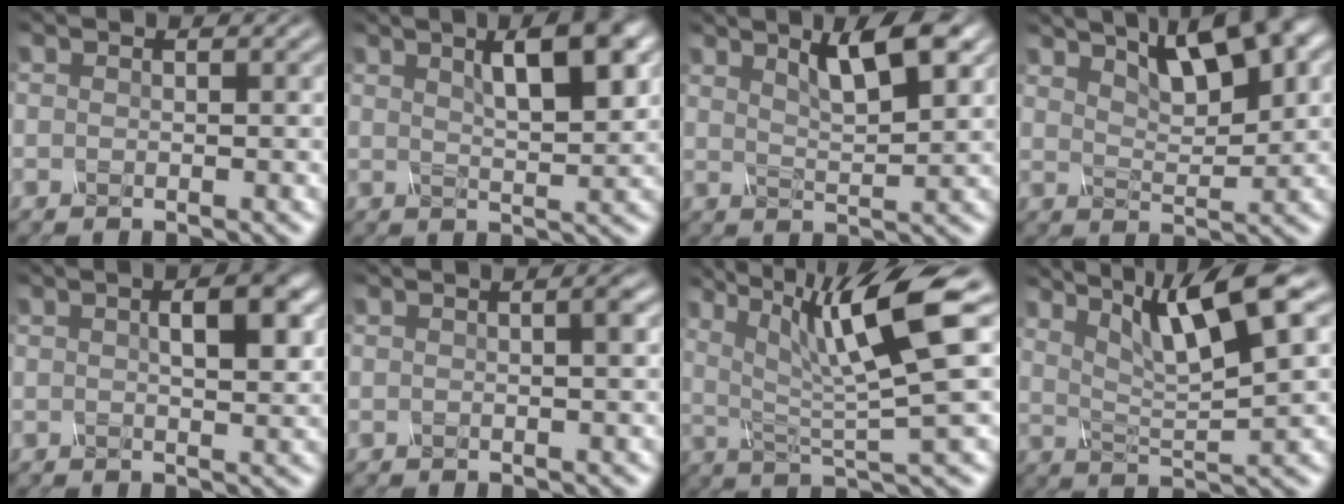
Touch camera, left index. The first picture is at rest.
{"total": 5.5, "force": [2.4, 1.0, 4.8], "torque": [-0.055, 0.023, 0.045]}
{"total": 4.8, "force": [3.0, 0.7, 3.7], "torque": [-0.052, 0.018, 0.060]}
{"total": 6.2, "force": [4.4, 1.2, 4.2], "torque": [-0.063, 0.020, 0.084]}
{"total": 3.7, "force": [0.9, 0.9, 3.5], "torque": [-0.031, 0.023, 0.013]}
{"total": 2.0, "force": [0.3, 0.7, 1.8], "torque": [-0.005, 0.012, -0.007]}
{"total": 8.4, "force": [2.8, 1.2, 7.8], "torque": [-0.137, 0.006, 0.074]}
{"total": 7.3, "force": [4.3, 0.7, 5.9], "torque": [-0.099, 0.020, 0.098]}